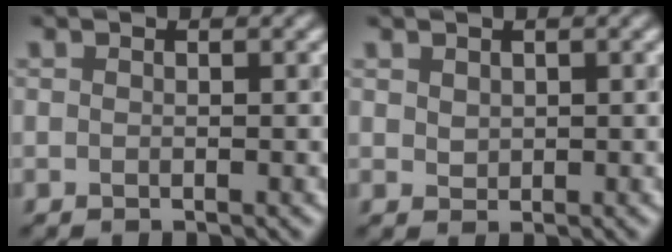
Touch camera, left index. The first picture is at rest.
{"total": 0.9, "force": [0.4, 0.8, 0.2], "torque": [-0.001, 0.003, 0.012]}